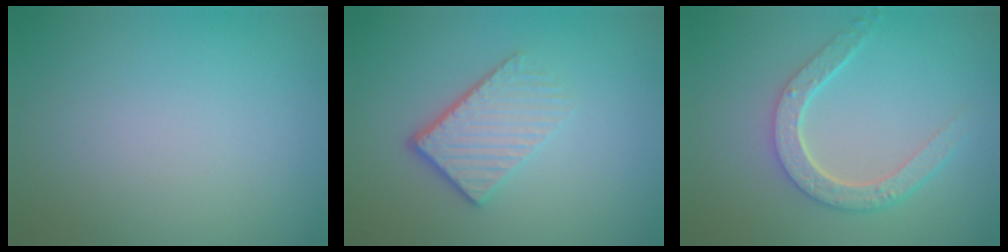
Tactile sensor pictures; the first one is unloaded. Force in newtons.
{"total": 4.1, "press": 2.7, "slide": 3.2}
{"total": 4.2, "press": 3.3, "slide": 2.6}